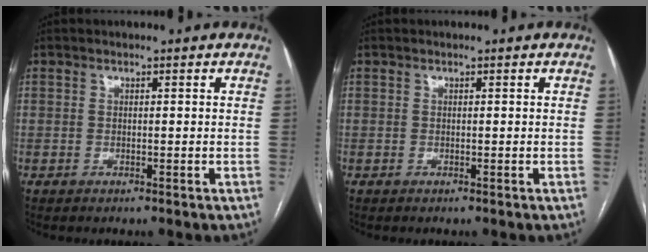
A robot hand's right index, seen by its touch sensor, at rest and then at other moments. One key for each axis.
{"total": 0.0}